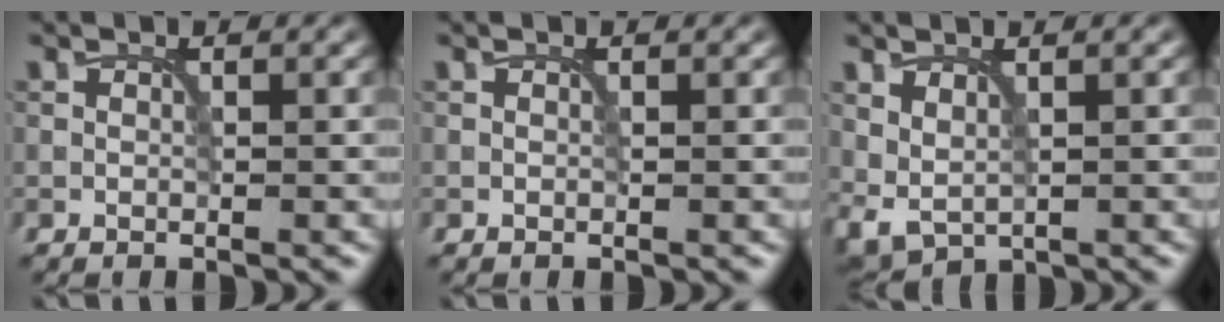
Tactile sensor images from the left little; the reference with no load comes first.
{"total": 0.0}
{"total": 2.1, "force": [1.0, 1.1, 1.5], "torque": [-0.038, -0.007, 0.026]}